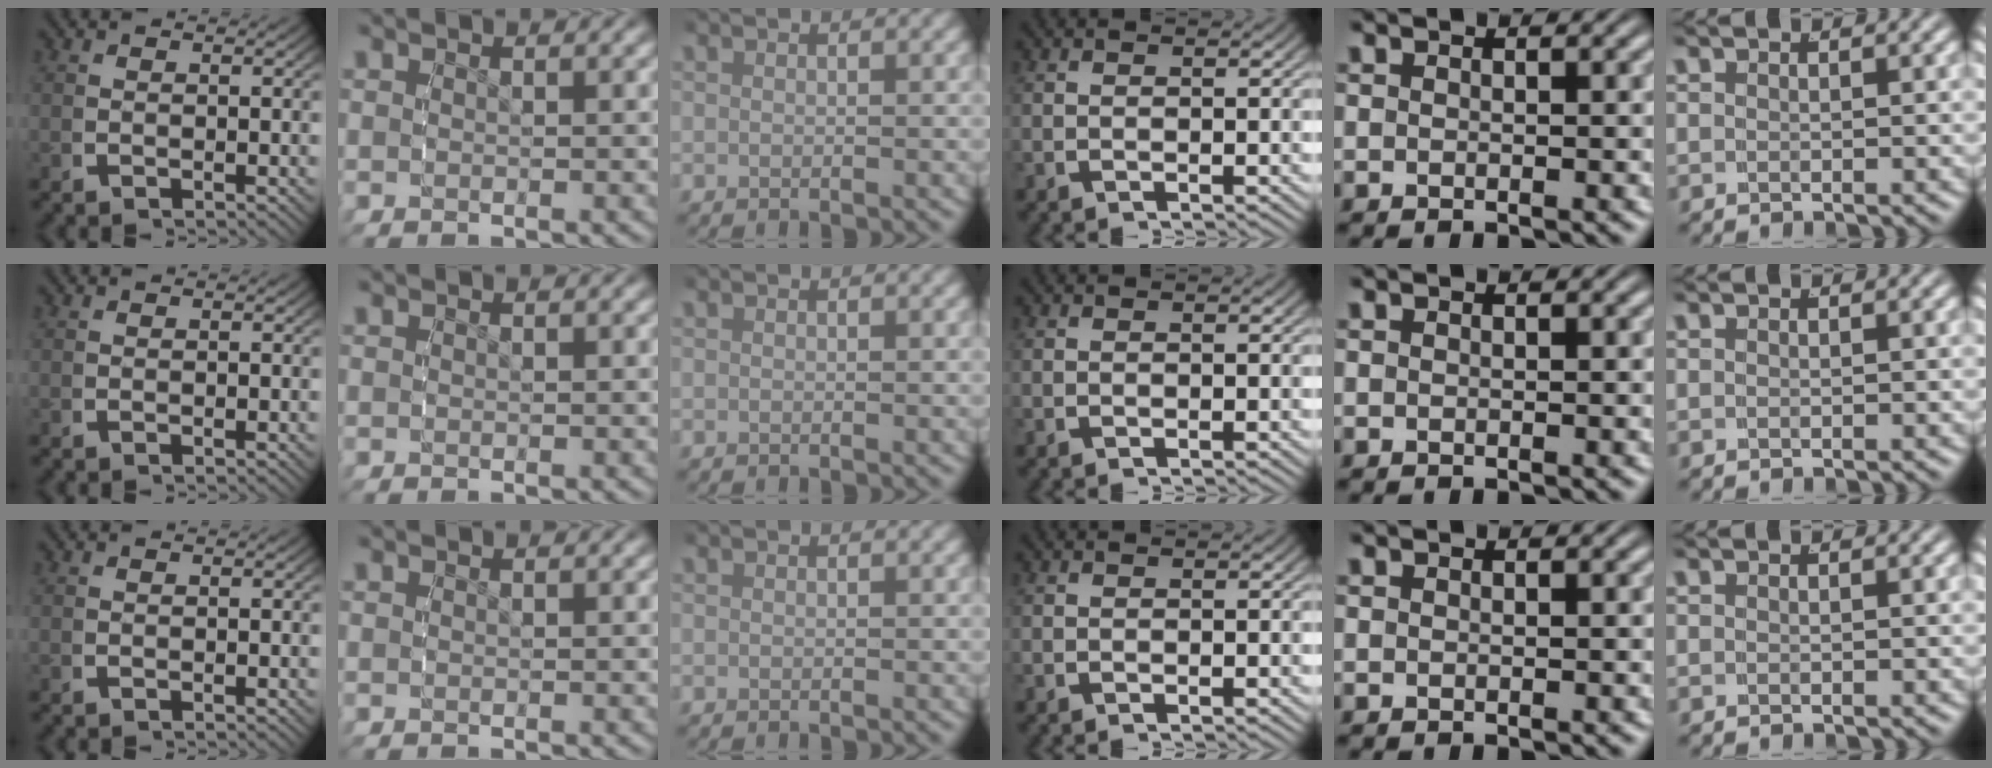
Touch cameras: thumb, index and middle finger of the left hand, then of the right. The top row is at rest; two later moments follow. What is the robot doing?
{"motion": "reach", "object": "toothpaste"}